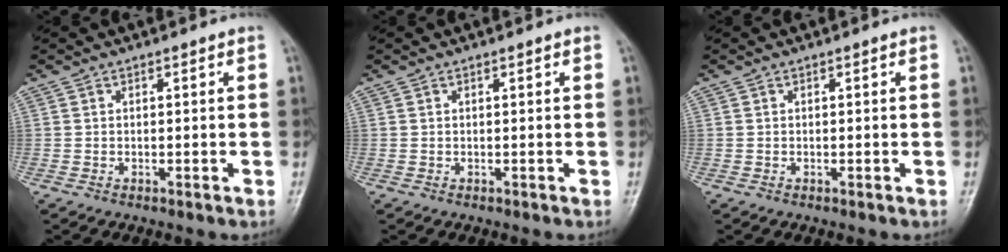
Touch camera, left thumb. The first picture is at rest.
{"total": 0.0}
{"total": 0.0}